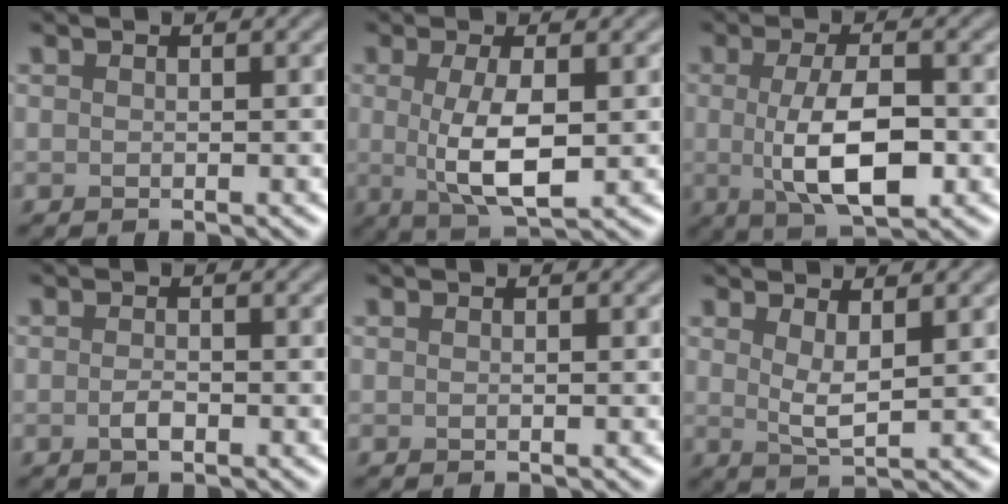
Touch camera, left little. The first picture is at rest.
{"total": 5.1, "force": [0.1, 1.5, 4.8], "torque": [-0.096, -0.005, 0.005]}
{"total": 6.3, "force": [-0.5, 2.3, 5.8], "torque": [-0.109, -0.006, -0.009]}
{"total": 1.2, "force": [-0.5, 0.4, 1.0], "torque": [-0.022, 0.000, -0.011]}
{"total": 0.0}
{"total": 2.5, "force": [1.3, 0.6, 2.0], "torque": [-0.039, -0.009, 0.026]}